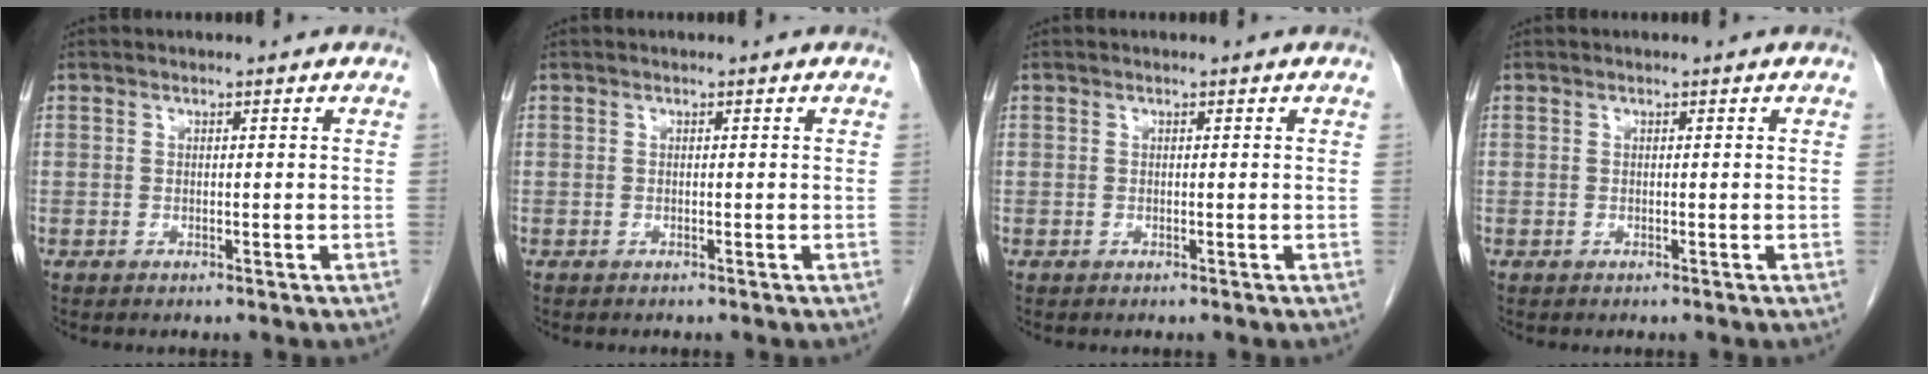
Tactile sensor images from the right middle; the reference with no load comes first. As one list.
[{"total": 0.0}, {"total": 0.0}, {"total": 0.0}]